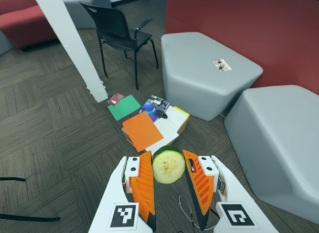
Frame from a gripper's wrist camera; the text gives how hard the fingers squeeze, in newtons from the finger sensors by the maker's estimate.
{"total": 9.2, "left": 9.7, "right": 8.8}